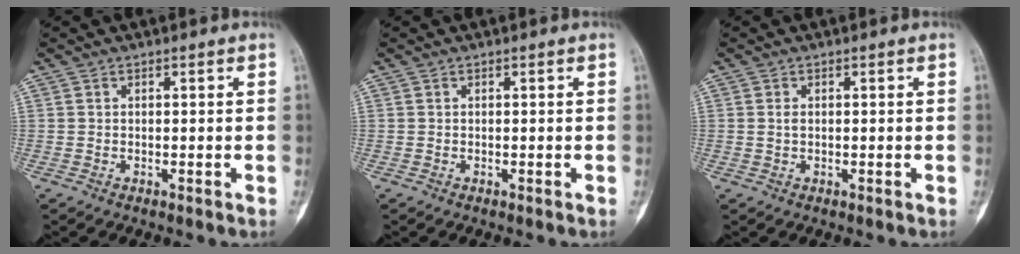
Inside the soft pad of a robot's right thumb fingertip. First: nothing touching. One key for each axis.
{"total": 0.0}
{"total": 0.9, "fx": 0.1, "fy": 0.5, "fz": 0.7, "tx": -0.014, "ty": 0.000, "tz": 0.003}